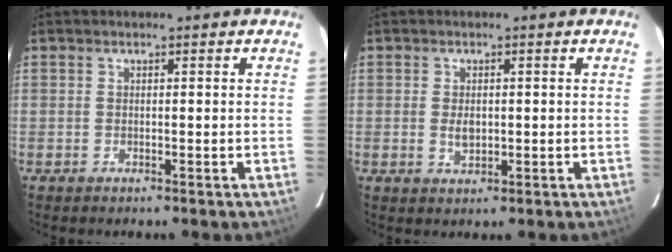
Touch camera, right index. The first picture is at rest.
{"total": 3.0, "force": [-0.2, 1.9, 2.3], "torque": [-0.041, -0.002, -0.002]}